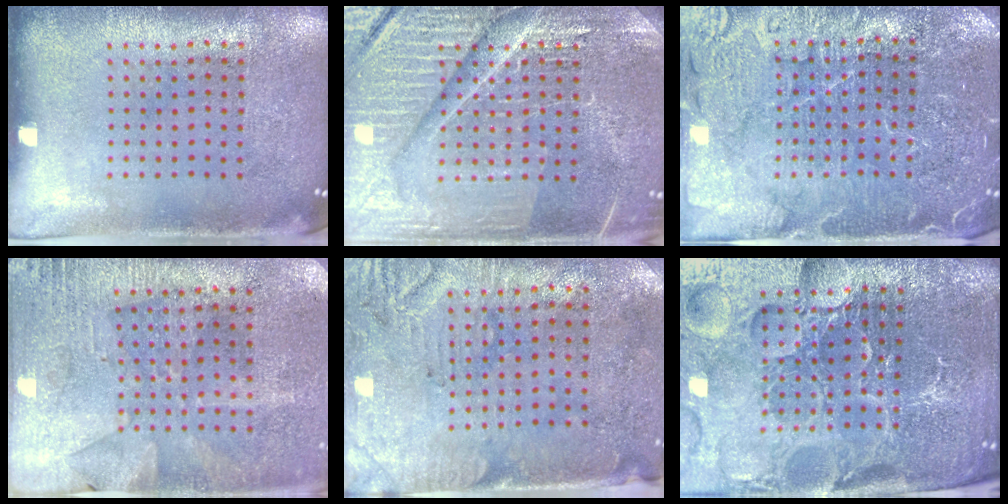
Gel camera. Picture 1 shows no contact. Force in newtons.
{"total": 7.5, "press": 7.5, "slide": 1.0}
{"total": 4.4, "press": 4.3, "slide": 1.0}
{"total": 2.8, "press": 2.5, "slide": 1.1}
{"total": 3.1, "press": 2.6, "slide": 1.6}
{"total": 5.5, "press": 5.2, "slide": 1.8}